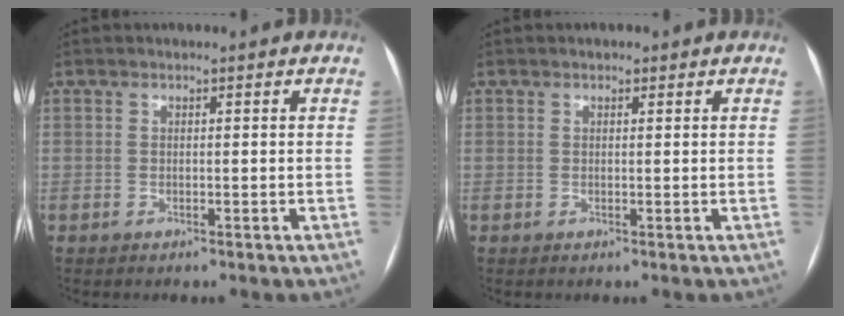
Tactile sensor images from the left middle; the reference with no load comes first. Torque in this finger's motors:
{"motor_torque": [-0.16, 0.11, 0.08, 0.02]}